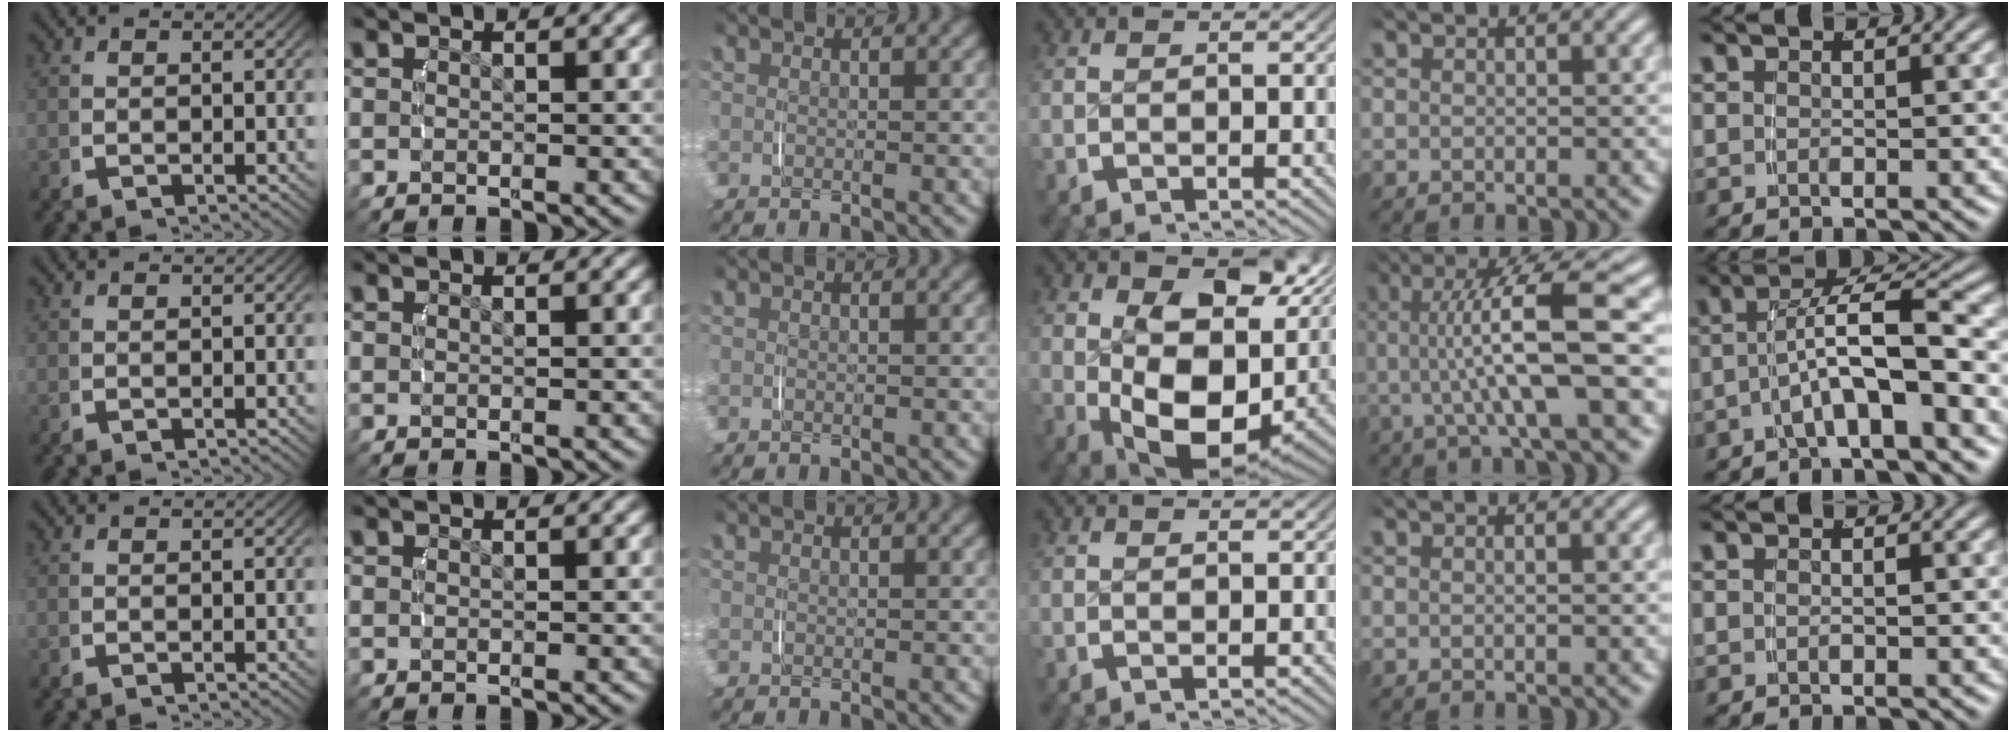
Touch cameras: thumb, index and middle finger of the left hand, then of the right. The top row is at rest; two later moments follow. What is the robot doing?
{"motion": "lift_and_place", "object": "camera"}